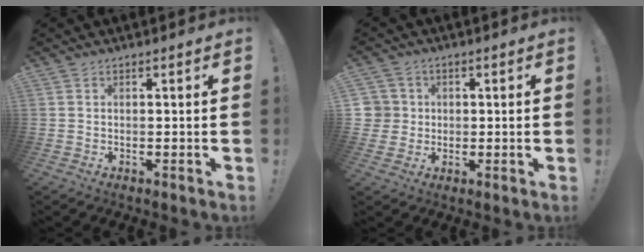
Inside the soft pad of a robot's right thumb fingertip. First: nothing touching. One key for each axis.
{"total": 4.7, "fx": 0.6, "fy": 4.6, "fz": 0.7, "tx": -0.018, "ty": 0.003, "tz": 0.016}